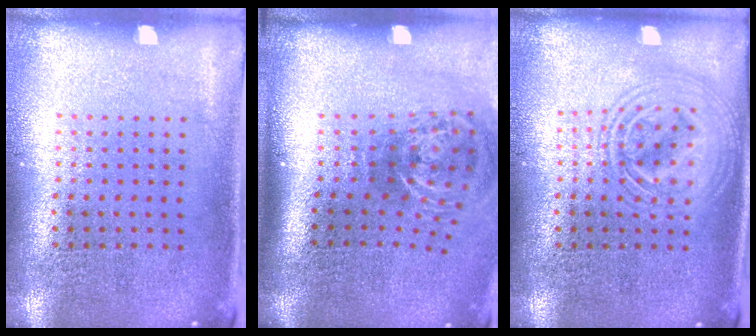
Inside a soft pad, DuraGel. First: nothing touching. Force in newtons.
{"total": 2.1, "press": 1.3, "slide": 1.7}
{"total": 2.4, "press": 2.4, "slide": 0.2}